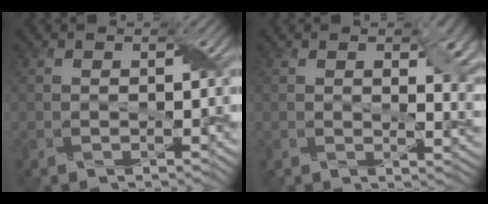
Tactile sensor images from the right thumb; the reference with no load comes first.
{"total": 7.2, "force": [2.4, 3.4, 5.8], "torque": [-0.081, -0.013, 0.048]}